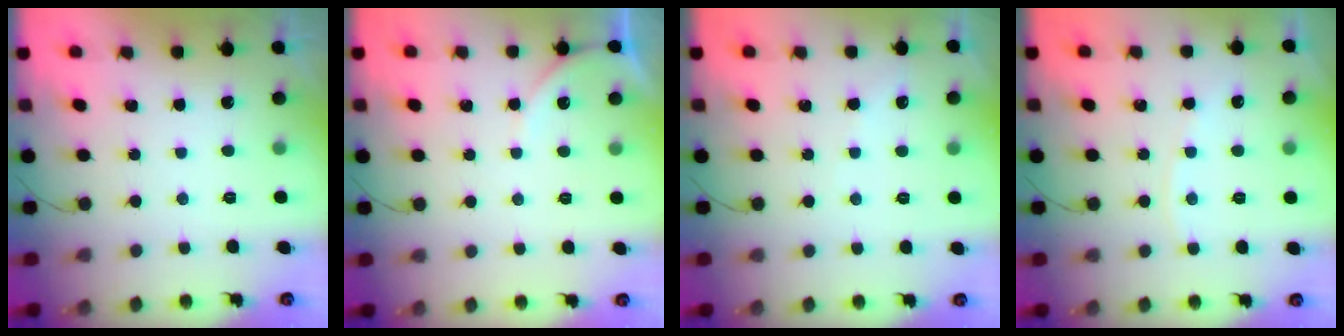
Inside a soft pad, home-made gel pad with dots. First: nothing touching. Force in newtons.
{"total": 5.5, "press": 5.4, "slide": 0.7}
{"total": 2.7, "press": 2.6, "slide": 0.5}
{"total": 2.0, "press": 2.0, "slide": 0.4}